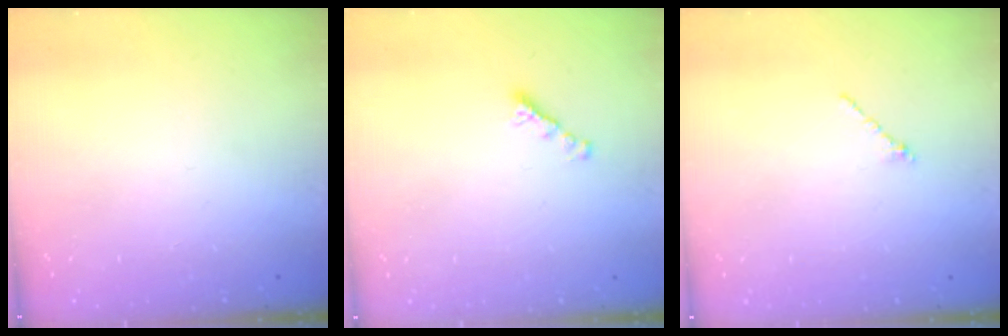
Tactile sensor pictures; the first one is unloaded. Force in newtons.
{"total": 2.8, "press": 2.7, "slide": 0.7}
{"total": 1.0, "press": 0.9, "slide": 0.4}